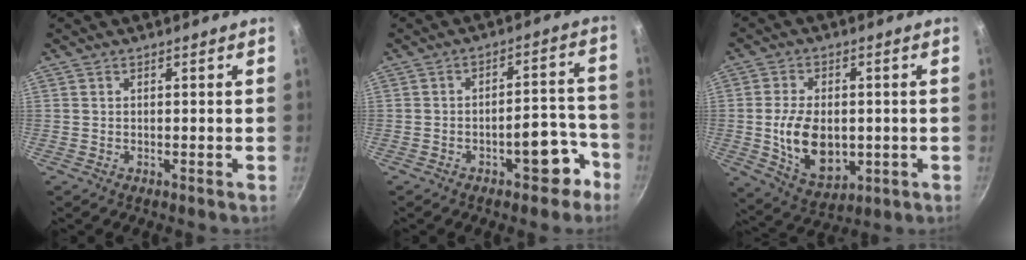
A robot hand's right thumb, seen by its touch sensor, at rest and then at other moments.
{"total": 8.7, "force": [-4.7, 4.1, 6.1], "torque": [-0.036, 0.059, -0.050]}
{"total": 12.7, "force": [-0.9, 8.2, 9.6], "torque": [-0.153, -0.007, -0.002]}